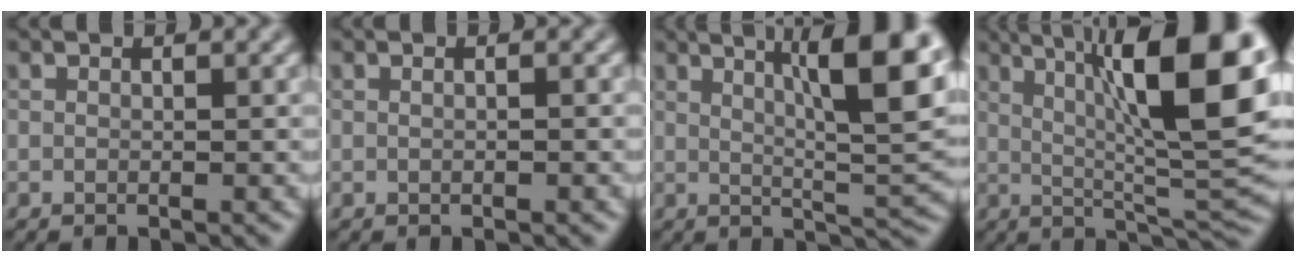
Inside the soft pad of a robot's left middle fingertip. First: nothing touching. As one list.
[{"total": 2.0, "force": [0.6, 1.1, 1.6], "torque": [-0.013, 0.017, -0.015]}, {"total": 11.3, "force": [4.2, 2.5, 10.1], "torque": [-0.123, 0.015, 0.061]}, {"total": 14.4, "force": [4.3, 3.5, 13.3], "torque": [-0.176, 0.012, 0.066]}]